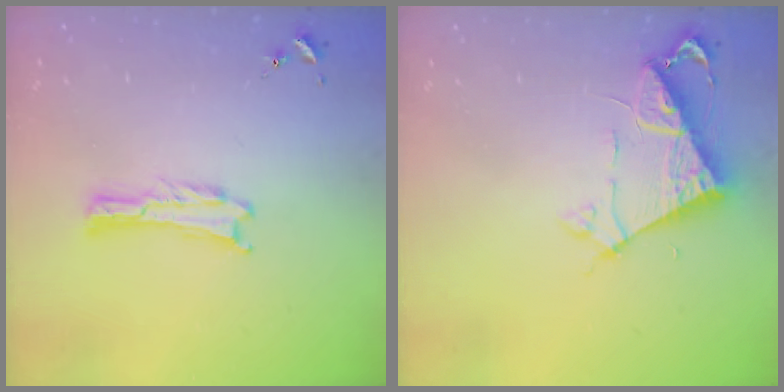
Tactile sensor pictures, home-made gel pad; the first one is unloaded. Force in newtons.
{"total": 6.9, "press": 6.9, "slide": 0.7}